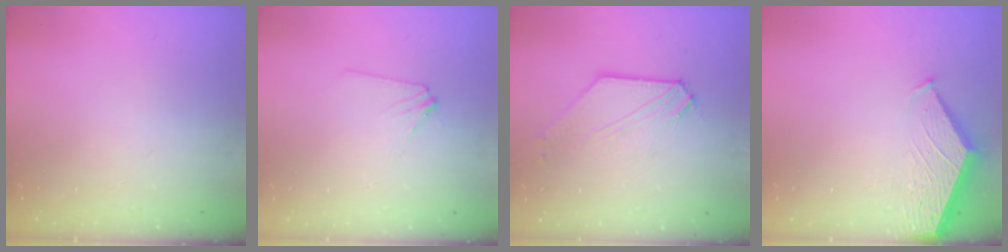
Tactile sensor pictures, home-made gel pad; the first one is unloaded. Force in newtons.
{"total": 2.3, "press": 2.3, "slide": 0.2}
{"total": 3.8, "press": 3.8, "slide": 0.4}
{"total": 1.4, "press": 1.4, "slide": 0.2}